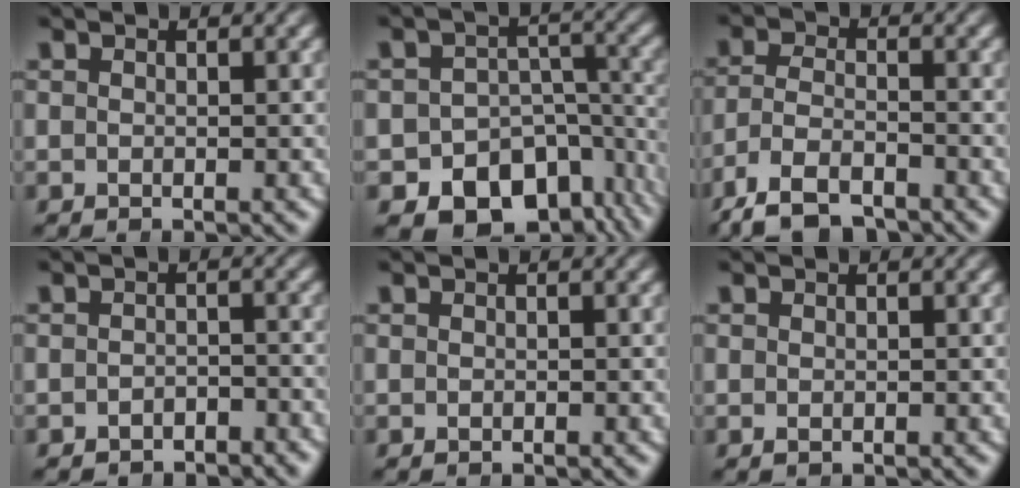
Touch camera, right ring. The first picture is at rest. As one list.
[{"total": 14.1, "force": [-7.6, 10.3, 5.9], "torque": [-0.094, -0.042, -0.112]}, {"total": 6.9, "force": [-4.7, 4.0, 3.2], "torque": [-0.074, -0.034, -0.062]}, {"total": 2.1, "force": [-2.0, 0.2, -0.2], "torque": [0.014, -0.005, -0.033]}, {"total": 0.0}, {"total": 0.0}]